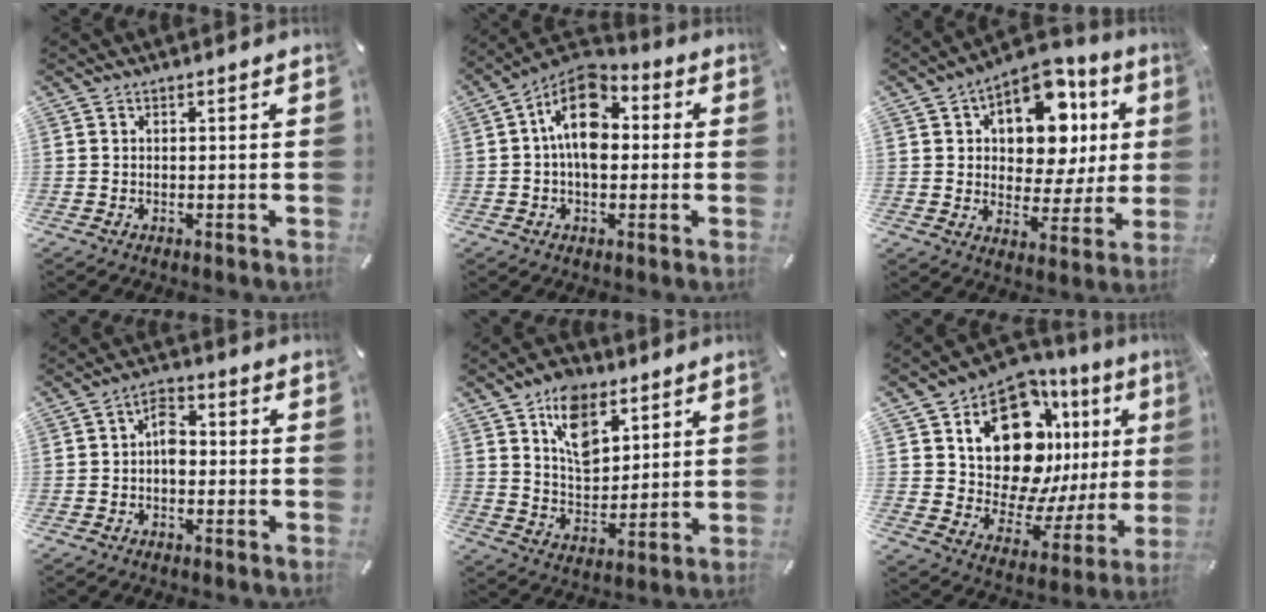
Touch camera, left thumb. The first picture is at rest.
{"total": 12.8, "force": [1.5, 8.2, 9.6], "torque": [-0.164, -0.006, 0.026]}
{"total": 14.6, "force": [6.4, 9.5, 9.1], "torque": [-0.131, -0.048, 0.111]}
{"total": 5.1, "force": [-0.9, 3.2, 3.8], "torque": [-0.076, 0.014, -0.017]}
{"total": 11.8, "force": [6.5, 7.9, 6.0], "torque": [-0.095, -0.025, 0.118]}
{"total": 18.9, "force": [9.5, 11.3, 11.7], "torque": [-0.167, -0.078, 0.162]}